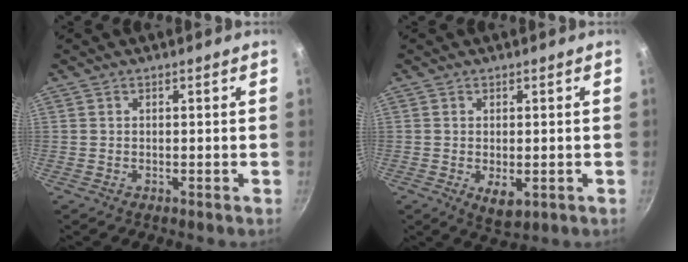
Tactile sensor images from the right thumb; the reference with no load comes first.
{"total": 4.4, "force": [-1.1, 2.4, 3.6], "torque": [-0.056, -0.014, -0.010]}